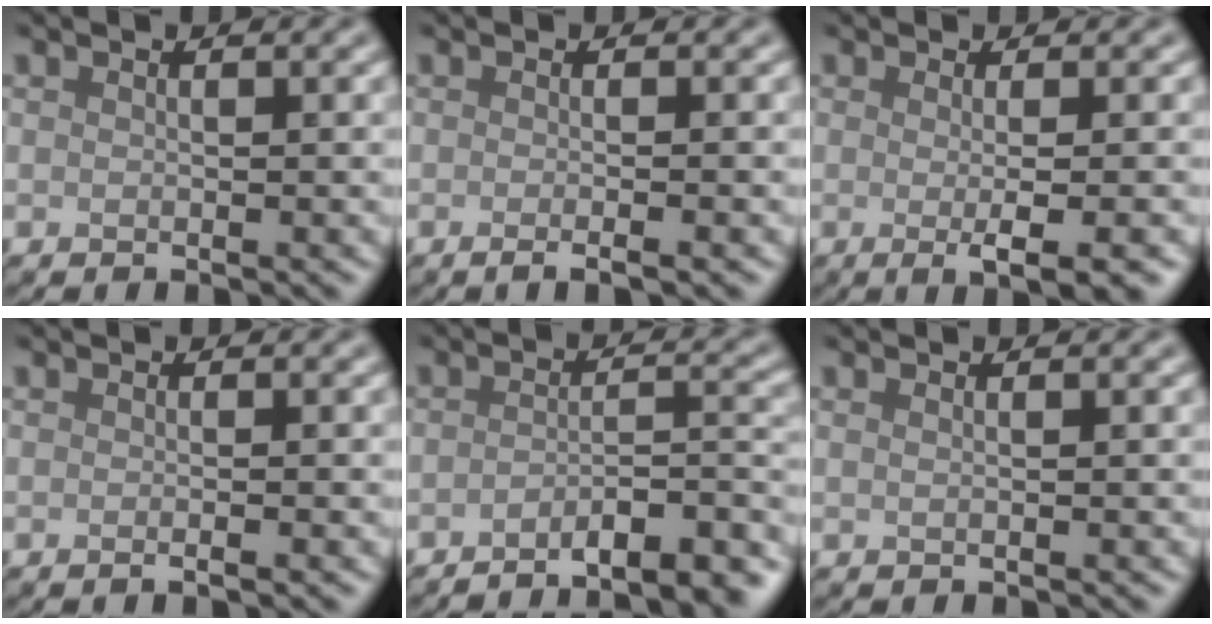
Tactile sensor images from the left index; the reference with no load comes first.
{"total": 2.5, "force": [-0.5, 0.9, 2.2], "torque": [-0.011, -0.001, -0.015]}
{"total": 4.1, "force": [-0.7, 0.9, 4.0], "torque": [-0.054, -0.003, -0.010]}
{"total": 1.4, "force": [-0.3, 0.5, 1.3], "torque": [-0.010, -0.005, -0.008]}
{"total": 7.4, "force": [-5.6, 1.6, 4.6], "torque": [-0.047, 0.012, -0.082]}
{"total": 0.9, "force": [0.4, 0.5, 0.7], "torque": [-0.007, -0.002, -0.002]}